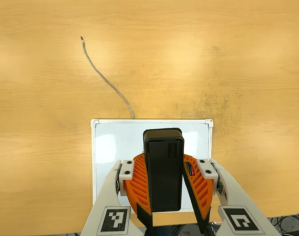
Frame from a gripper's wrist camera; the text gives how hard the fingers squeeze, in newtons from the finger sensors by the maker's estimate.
{"total": 7.3, "left": 8.0, "right": 6.5}